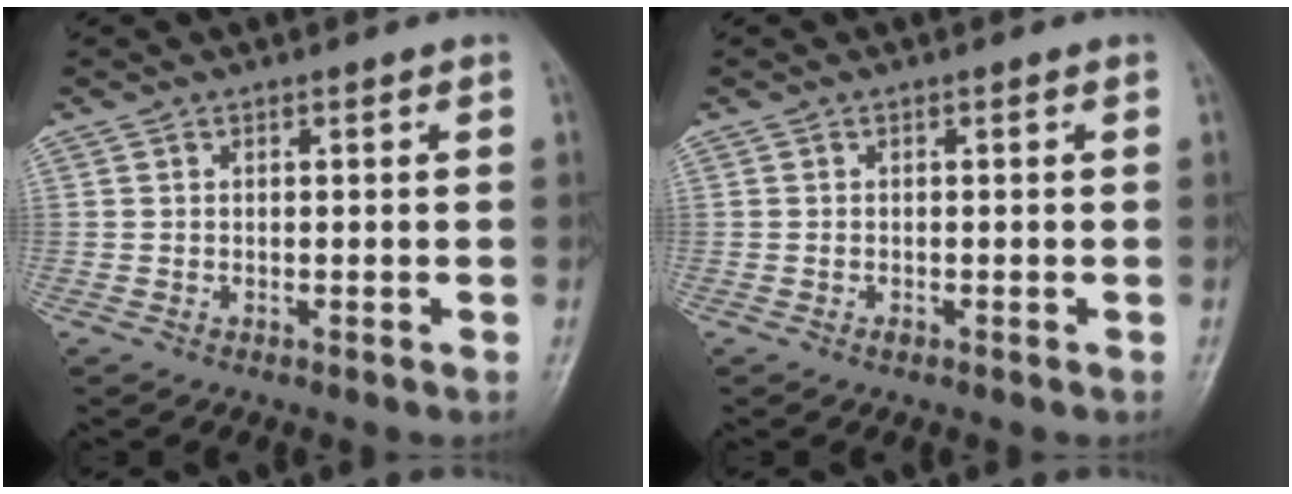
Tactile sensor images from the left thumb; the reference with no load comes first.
{"total": 0.7, "force": [-0.3, 0.3, 0.4], "torque": [-0.005, 0.005, -0.003]}